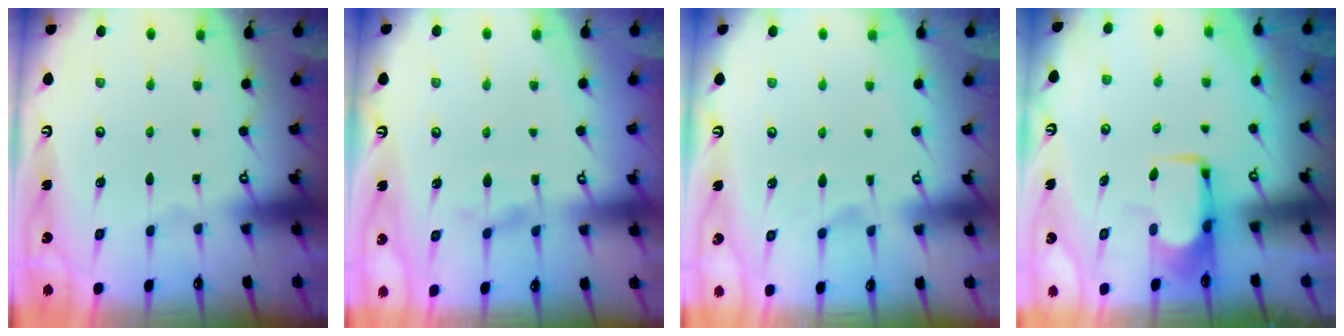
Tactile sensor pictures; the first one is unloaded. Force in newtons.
{"total": 1.7, "press": 1.2, "slide": 1.2}
{"total": 5.7, "press": 5.6, "slide": 1.3}
{"total": 1.9, "press": 1.9, "slide": 0.5}